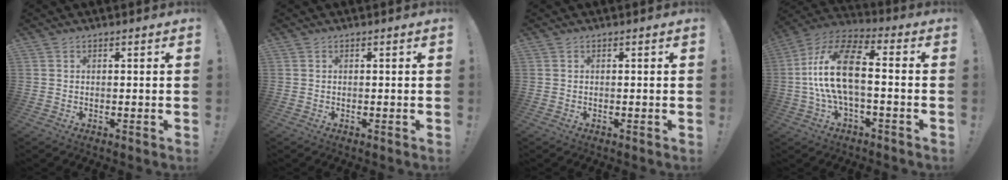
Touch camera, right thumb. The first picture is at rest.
{"total": 0.0}
{"total": 0.0}
{"total": 17.4, "force": [-0.3, 7.7, 15.6], "torque": [-0.289, 0.011, -0.010]}